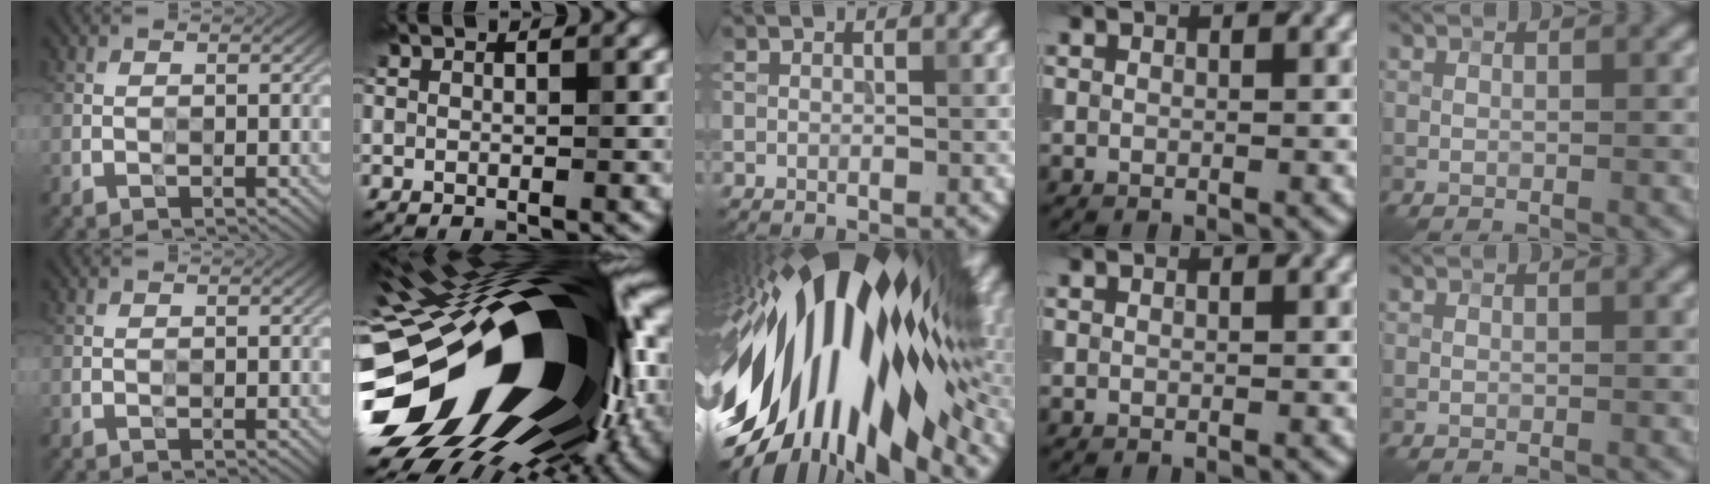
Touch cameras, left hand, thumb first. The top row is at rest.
{"index": {"total": 22.5, "force": [-1.6, 11.0, 19.6], "torque": [-0.356, -0.059, -0.037]}, "middle": {"total": 18.1, "force": [-2.0, 9.1, 15.5], "torque": [-0.254, 0.014, -0.064]}}